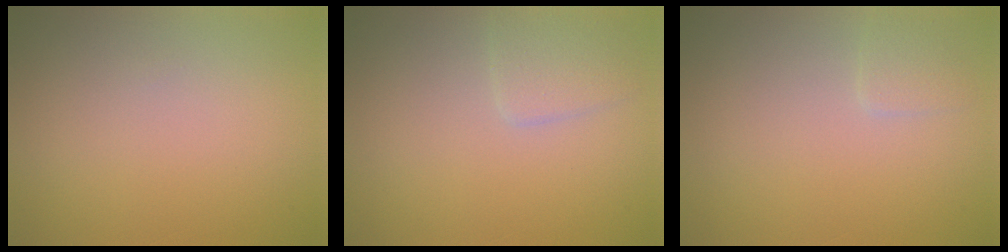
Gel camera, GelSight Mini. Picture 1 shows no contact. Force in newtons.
{"total": 2.1, "press": 2.1, "slide": 0.1}
{"total": 1.0, "press": 1.0, "slide": 0.0}